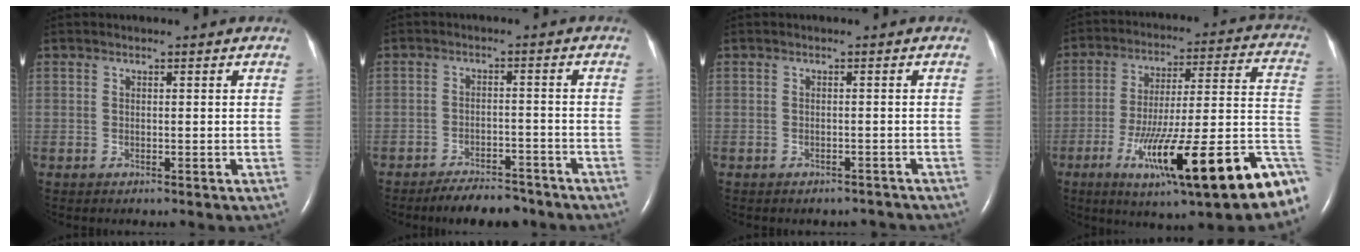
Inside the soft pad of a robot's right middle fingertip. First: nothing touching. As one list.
[{"total": 6.7, "force": [-5.9, 2.1, 2.4], "torque": [-0.035, -0.006, -0.093]}, {"total": 2.7, "force": [-2.4, 1.0, 0.3], "torque": [-0.003, 0.001, -0.030]}, {"total": 25.7, "force": [-12.7, 3.9, 22.0], "torque": [-0.228, 0.001, -0.192]}]